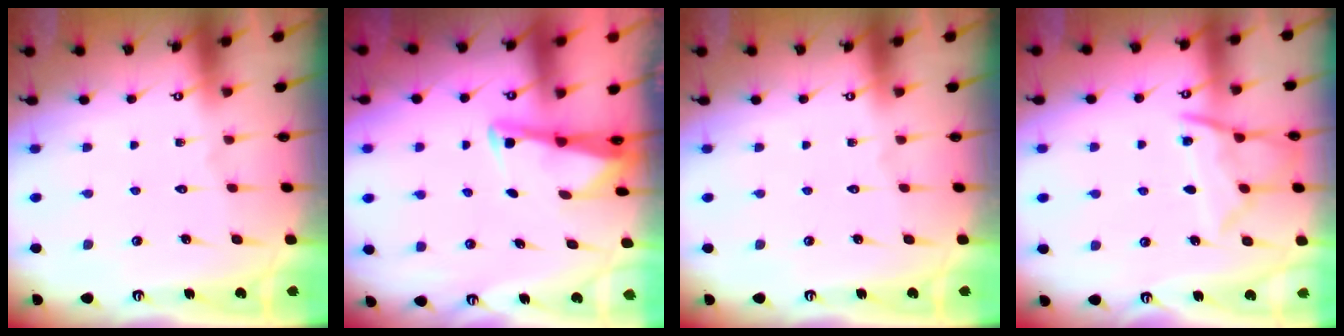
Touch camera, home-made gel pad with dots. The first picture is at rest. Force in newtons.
{"total": 2.7, "press": 2.7, "slide": 0.1}
{"total": 0.0}
{"total": 11.0, "press": 10.9, "slide": 0.8}